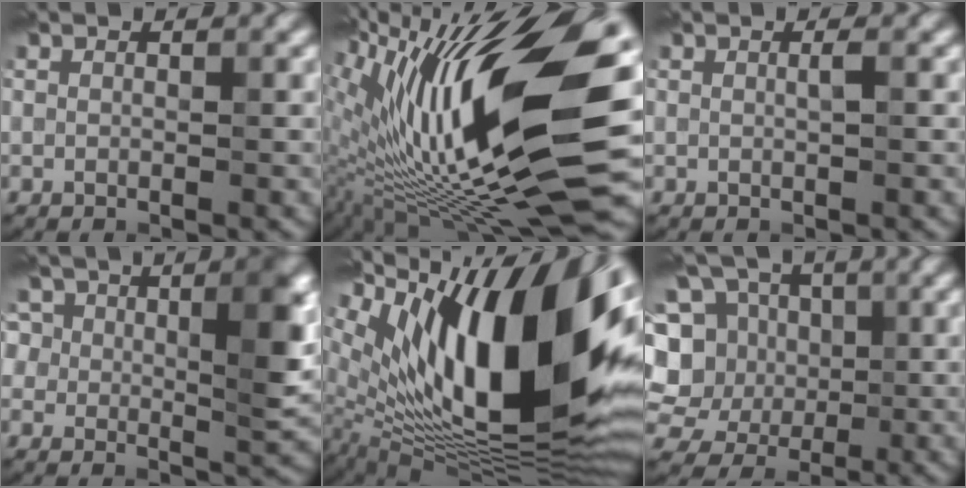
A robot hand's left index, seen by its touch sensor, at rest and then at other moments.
{"total": 17.3, "force": [1.9, 5.2, 16.3], "torque": [-0.288, 0.012, 0.029]}
{"total": 0.7, "force": [0.1, 0.1, 0.7], "torque": [-0.012, 0.003, 0.001]}
{"total": 7.3, "force": [2.1, 4.0, 5.7], "torque": [-0.081, 0.000, 0.027]}
{"total": 18.9, "force": [6.4, 7.6, 16.1], "torque": [-0.254, 0.018, 0.110]}
{"total": 9.5, "force": [1.2, 8.5, 4.1], "torque": [-0.102, 0.050, -0.017]}